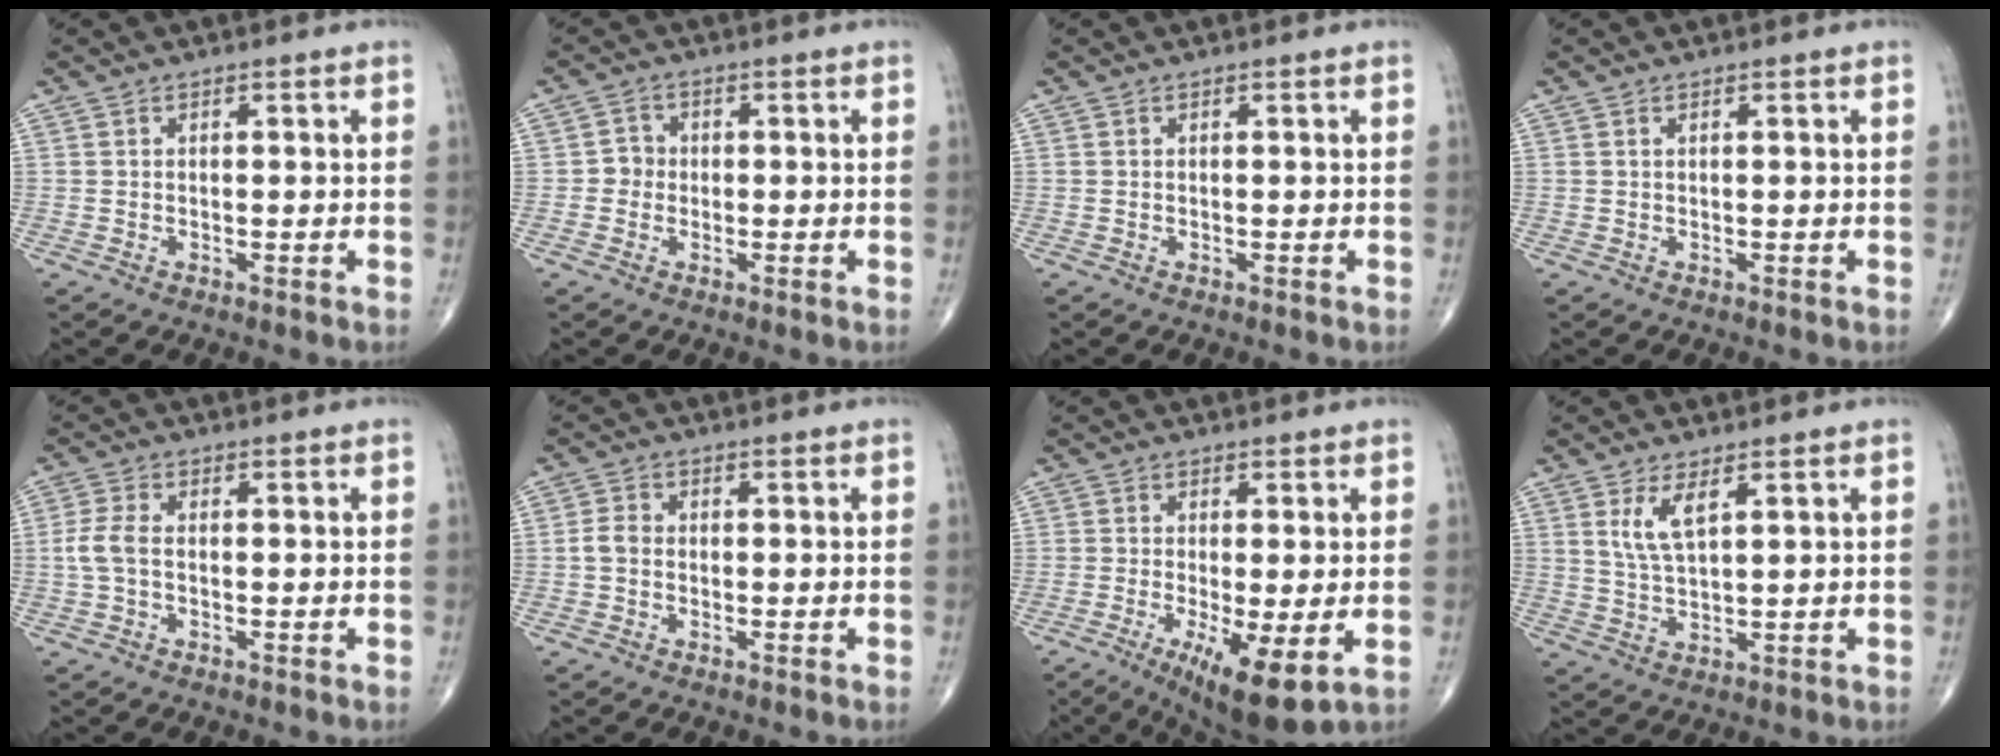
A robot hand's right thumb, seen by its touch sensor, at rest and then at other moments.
{"total": 2.7, "force": [-0.4, 2.6, 0.8], "torque": [0.005, 0.008, -0.014]}
{"total": 0.0}
{"total": 0.0}
{"total": 4.0, "force": [-0.3, 2.1, 3.3], "torque": [-0.086, 0.008, -0.010]}
{"total": 2.6, "force": [-0.4, 2.0, 1.6], "torque": [-0.028, 0.008, -0.013]}
{"total": 10.6, "force": [-3.1, 2.7, 9.8], "torque": [-0.166, -0.024, -0.044]}
{"total": 5.1, "force": [2.4, 1.7, 4.2], "torque": [-0.085, -0.015, 0.054]}